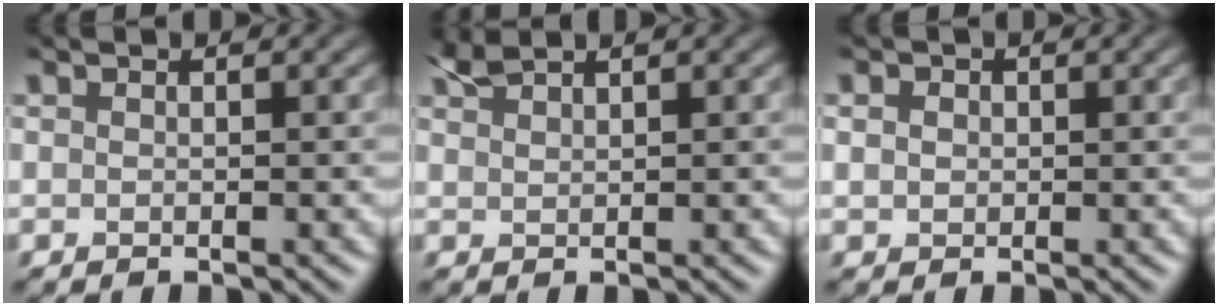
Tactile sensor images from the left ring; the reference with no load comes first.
{"total": 1.6, "force": [1.4, 0.2, 0.7], "torque": [-0.016, 0.006, 0.026]}
{"total": 1.1, "force": [0.0, 1.0, 0.4], "torque": [-0.011, -0.003, -0.004]}